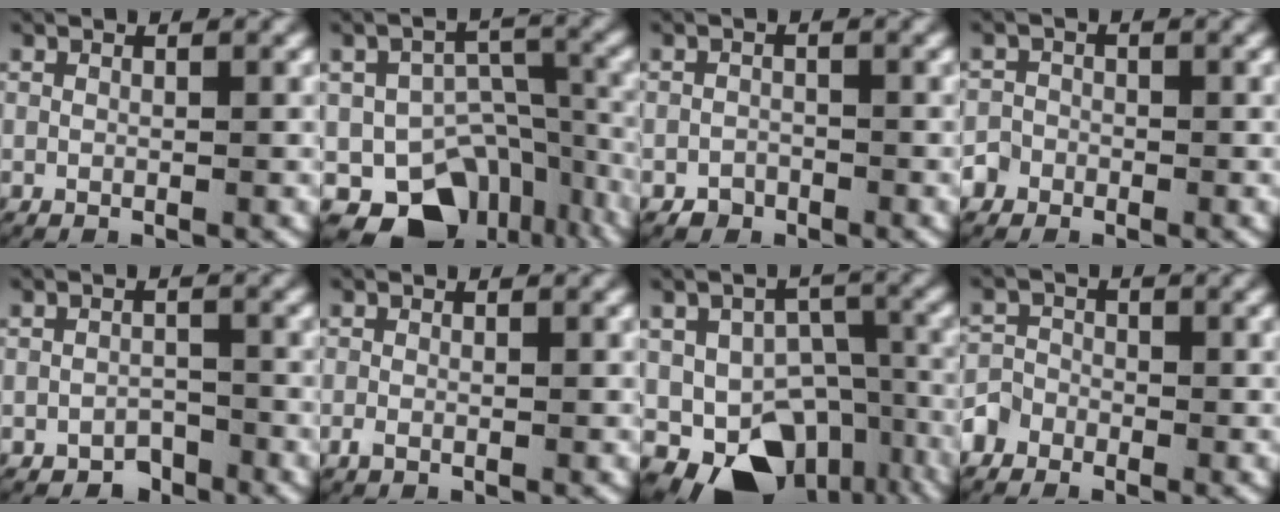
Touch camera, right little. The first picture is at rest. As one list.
[{"total": 11.5, "force": [-7.1, 7.9, 4.4], "torque": [-0.052, -0.034, -0.115]}, {"total": 1.7, "force": [-1.1, 1.2, -0.2], "torque": [0.004, -0.005, -0.021]}, {"total": 2.3, "force": [-1.2, 2.0, 0.2], "torque": [-0.009, -0.004, -0.026]}, {"total": 2.5, "force": [-2.2, 1.1, -0.1], "torque": [0.017, -0.004, -0.042]}, {"total": 0.8, "force": [-0.5, 0.3, 0.5], "torque": [-0.010, -0.002, -0.010]}, {"total": 10.4, "force": [-5.5, 7.4, 4.8], "torque": [-0.069, -0.039, -0.079]}, {"total": 2.9, "force": [-1.6, 2.3, 0.6], "torque": [-0.016, -0.004, -0.034]}]